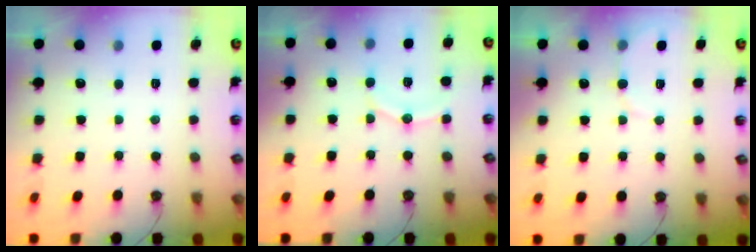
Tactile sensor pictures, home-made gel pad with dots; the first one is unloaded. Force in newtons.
{"total": 9.6, "press": 9.2, "slide": 2.8}
{"total": 5.2, "press": 5.0, "slide": 1.3}